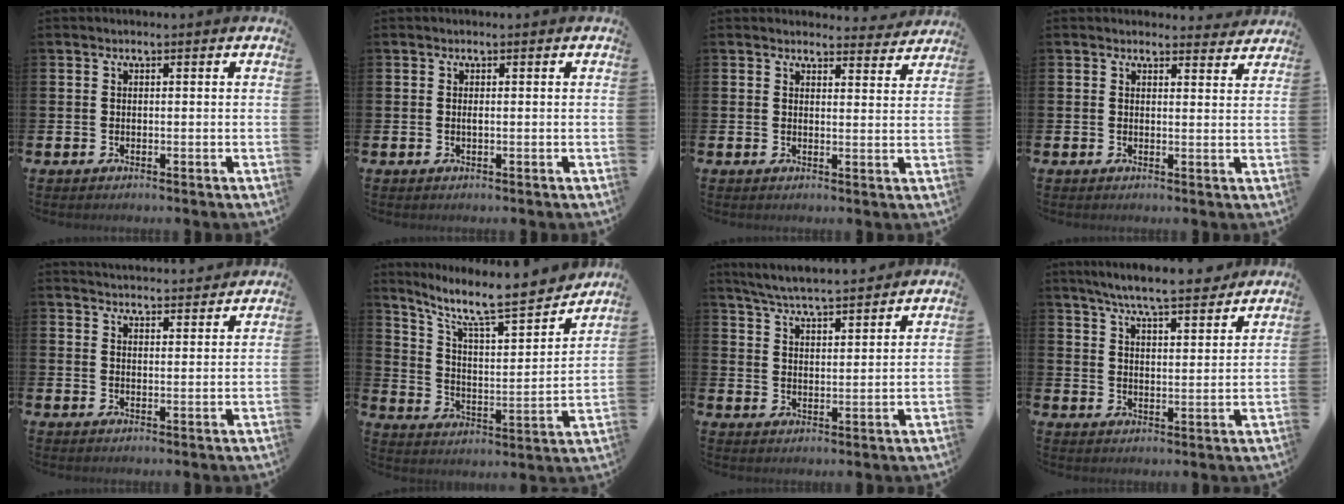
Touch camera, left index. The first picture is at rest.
{"total": 0.0}
{"total": 3.2, "force": [3.2, 0.6, 0.0], "torque": [0.012, -0.024, 0.053]}
{"total": 2.5, "force": [2.4, 0.6, 0.0], "torque": [0.014, -0.016, 0.039]}
{"total": 3.8, "force": [3.8, 0.2, -0.1], "torque": [-0.003, -0.026, 0.069]}
{"total": 10.3, "force": [8.9, 1.5, 4.9], "torque": [-0.118, -0.068, 0.145]}
{"total": 5.8, "force": [5.7, 0.1, 1.1], "torque": [-0.043, -0.032, 0.101]}
{"total": 7.1, "force": [6.7, 0.3, 2.3], "torque": [-0.053, -0.043, 0.115]}